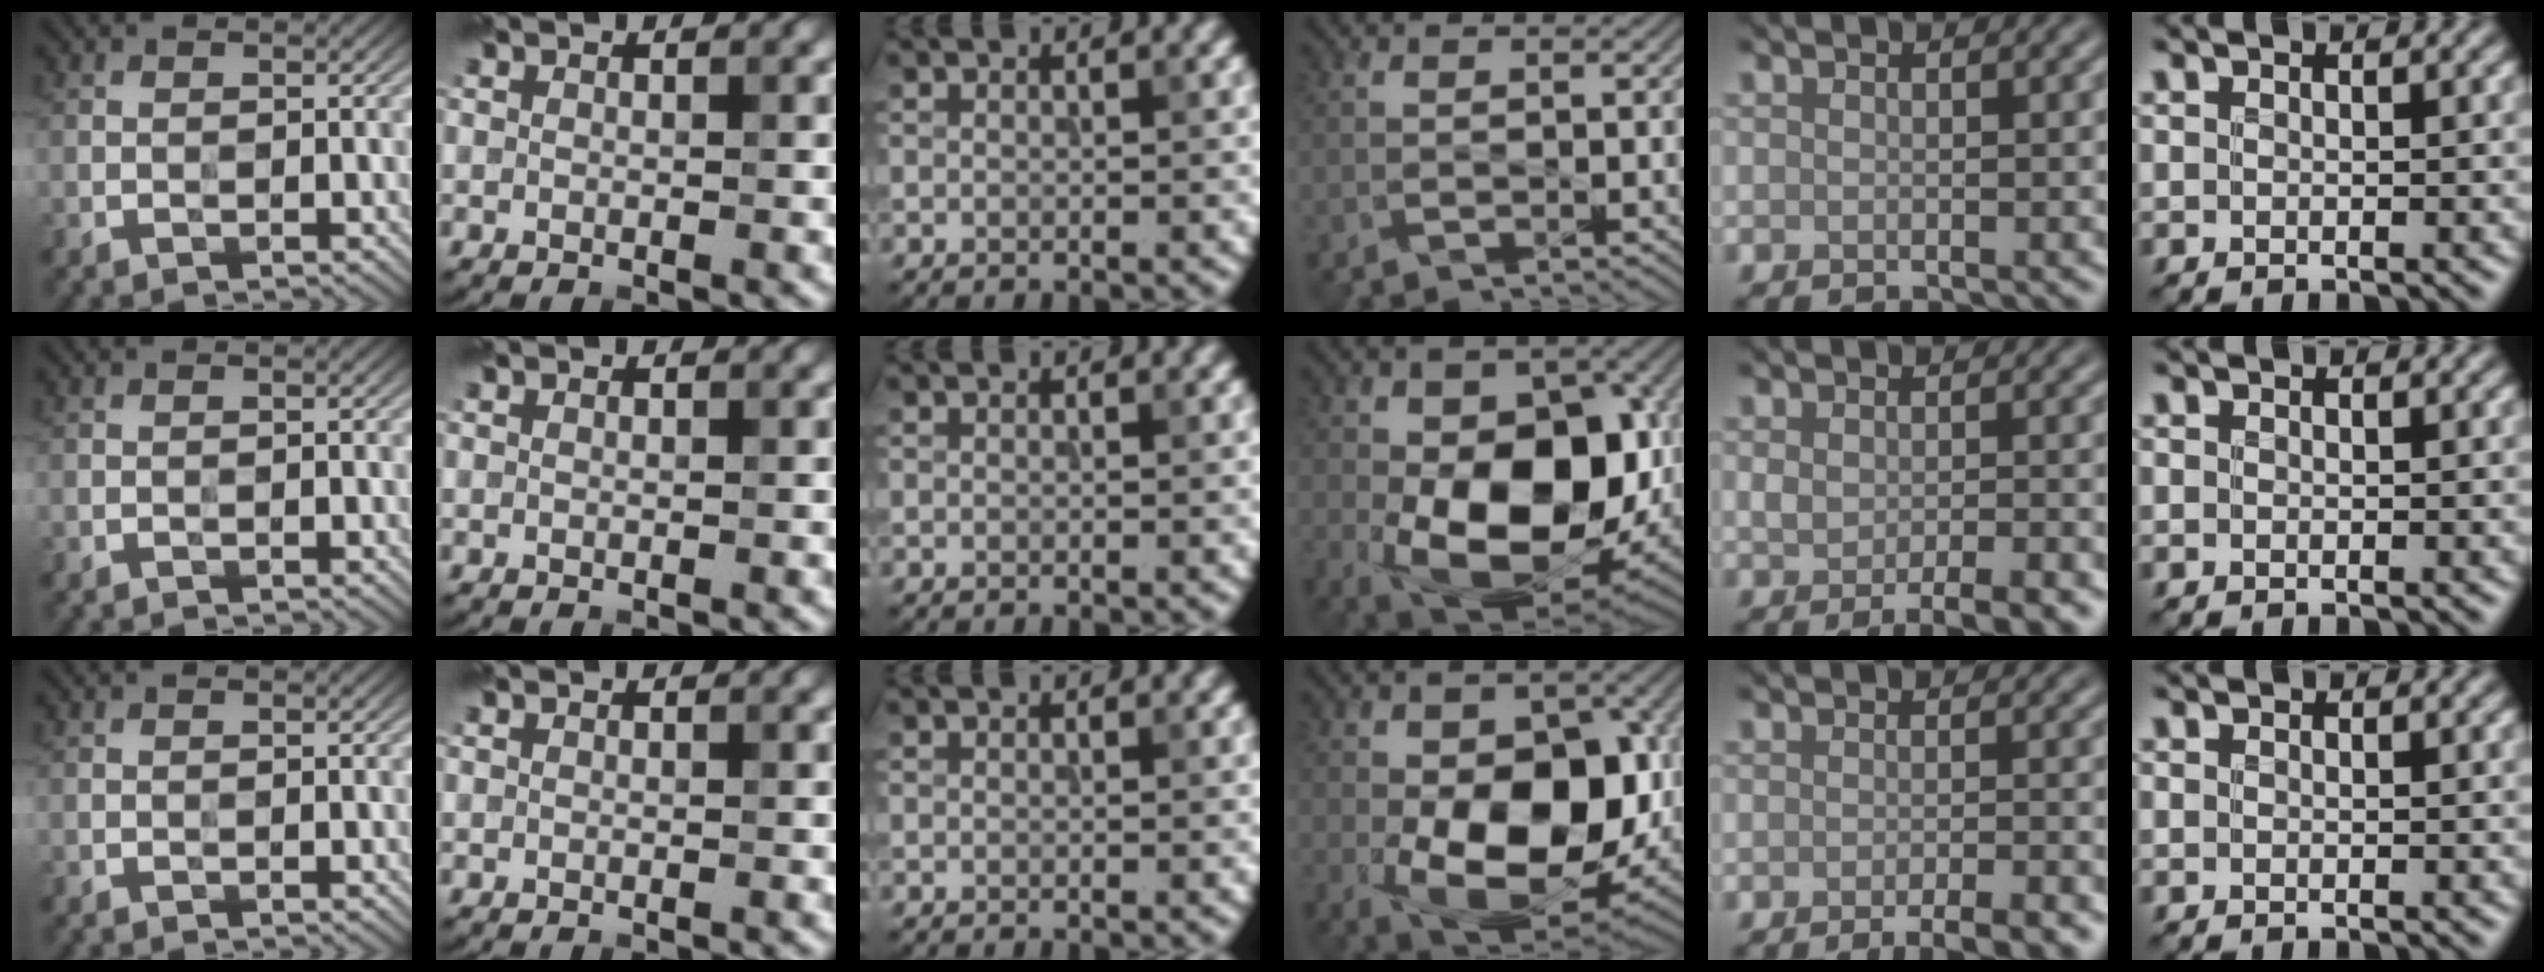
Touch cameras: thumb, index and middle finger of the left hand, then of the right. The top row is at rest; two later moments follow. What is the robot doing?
{"motion": "wipe", "object": "measuring cup"}